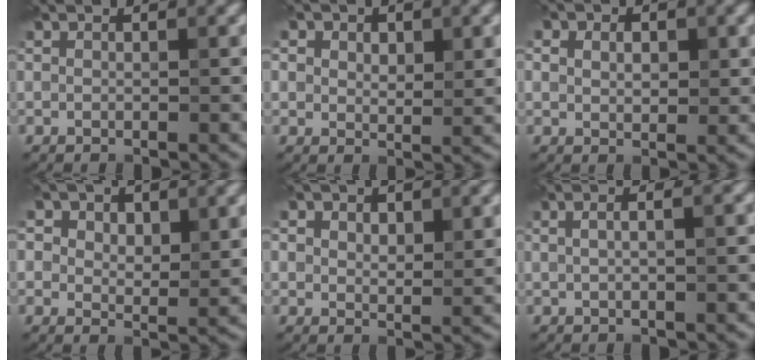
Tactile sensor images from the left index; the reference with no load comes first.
{"total": 4.3, "force": [1.9, 2.8, 2.7], "torque": [-0.032, -0.004, 0.022]}
{"total": 5.1, "force": [2.2, 3.5, 3.0], "torque": [-0.041, 0.017, 0.012]}
{"total": 5.6, "force": [2.7, 3.5, 3.4], "torque": [-0.044, 0.001, 0.027]}
{"total": 3.9, "force": [1.6, 2.3, 2.7], "torque": [-0.038, -0.006, 0.026]}
{"total": 5.2, "force": [1.6, 2.6, 4.3], "torque": [-0.025, 0.033, -0.010]}